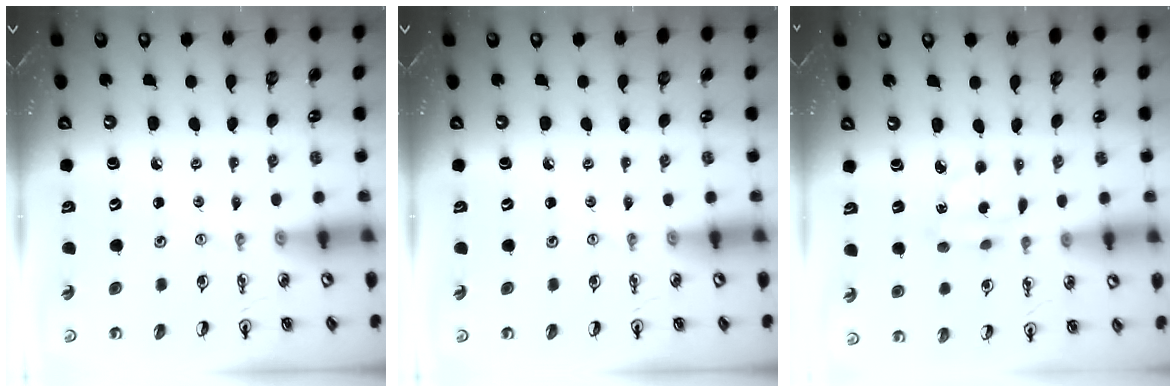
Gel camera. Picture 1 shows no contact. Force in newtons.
{"total": 0.0}
{"total": 3.9, "press": 3.9, "slide": 0.4}